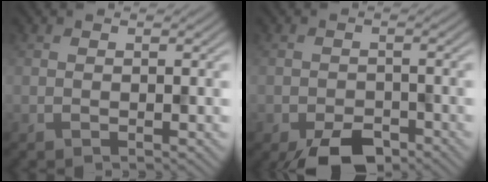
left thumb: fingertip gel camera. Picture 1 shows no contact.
{"total": 5.4, "force": [-3.8, 2.7, 2.8], "torque": [-0.046, -0.006, -0.064]}